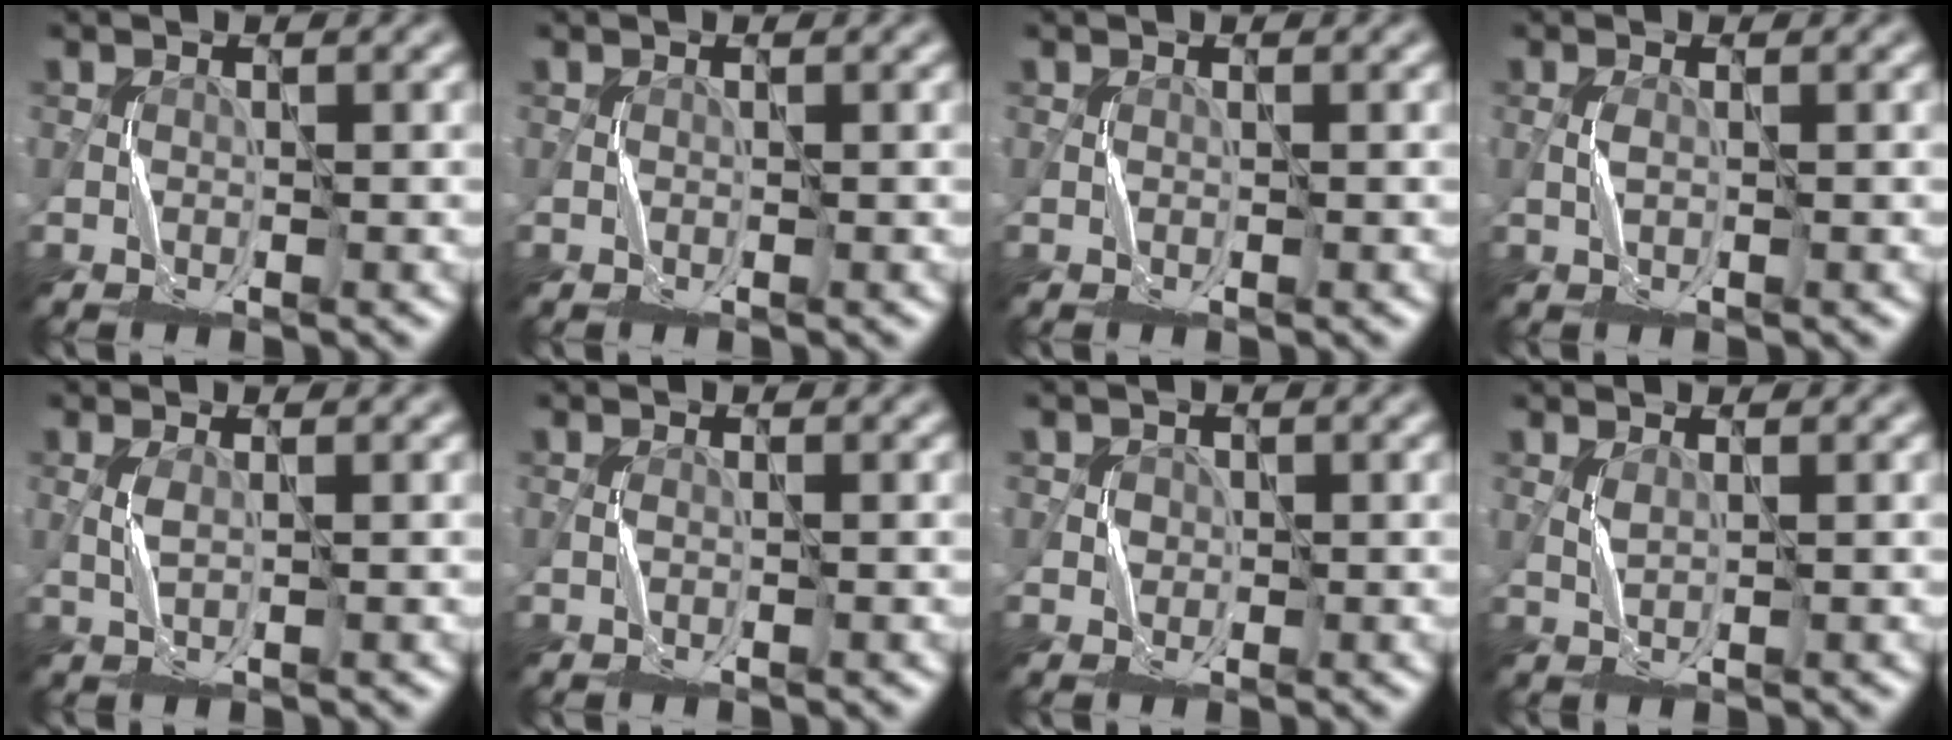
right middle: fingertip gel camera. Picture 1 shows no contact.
{"total": 0.0}
{"total": 0.0}
{"total": 0.6, "force": [0.1, 0.0, 0.6], "torque": [-0.018, 0.002, 0.002]}
{"total": 0.9, "force": [0.4, 0.0, 0.8], "torque": [-0.025, 0.002, 0.009]}
{"total": 0.0}
{"total": 1.0, "force": [0.2, 0.9, -0.2], "torque": [0.012, -0.001, 0.005]}
{"total": 0.7, "force": [0.7, -0.2, 0.3], "torque": [-0.015, -0.001, 0.016]}